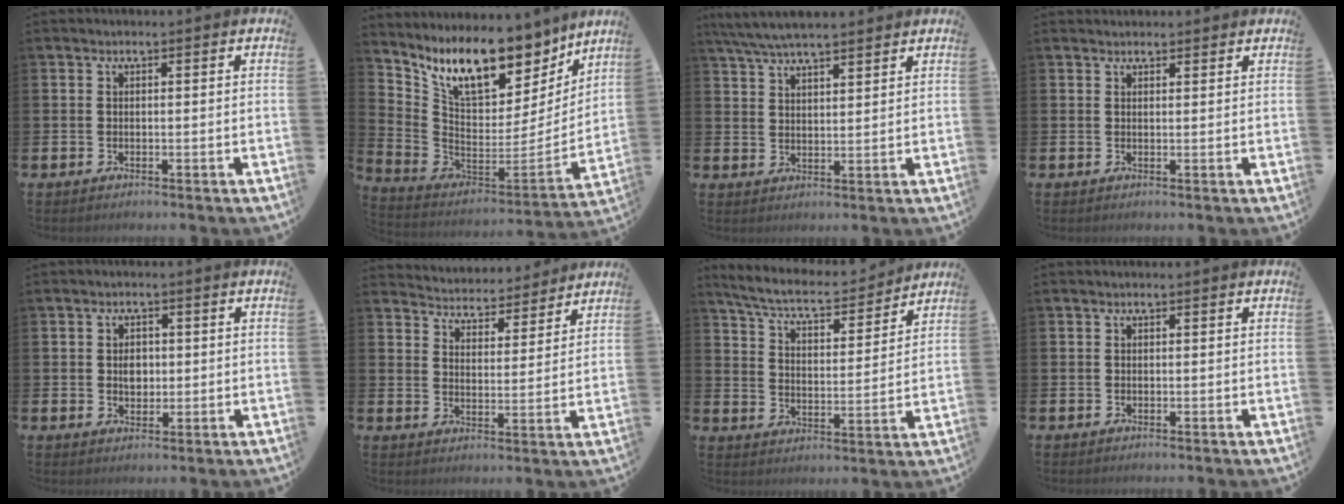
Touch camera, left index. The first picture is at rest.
{"total": 12.4, "force": [9.8, 5.3, 5.5], "torque": [-0.130, -0.062, 0.175]}
{"total": 5.8, "force": [5.4, 0.9, 1.8], "torque": [-0.052, -0.014, 0.100]}
{"total": 1.3, "force": [1.3, 0.4, 0.0], "torque": [0.013, -0.003, 0.020]}
{"total": 2.5, "force": [0.1, 1.9, 1.6], "torque": [-0.010, 0.000, -0.005]}
{"total": 4.4, "force": [4.3, 1.1, -0.5], "torque": [-0.007, -0.041, 0.070]}
{"total": 6.9, "force": [6.4, 1.2, 2.3], "torque": [-0.072, -0.046, 0.106]}
{"total": 0.0}